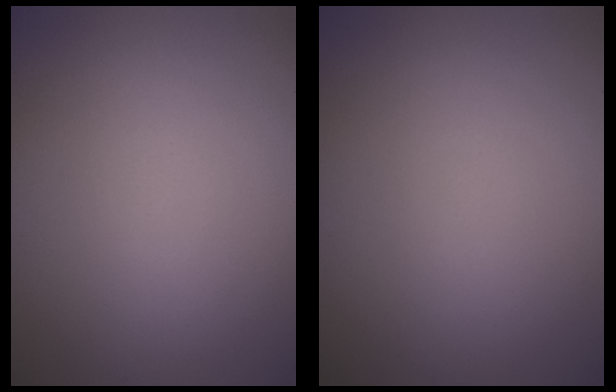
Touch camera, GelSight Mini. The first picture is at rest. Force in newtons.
{"total": 0.0}